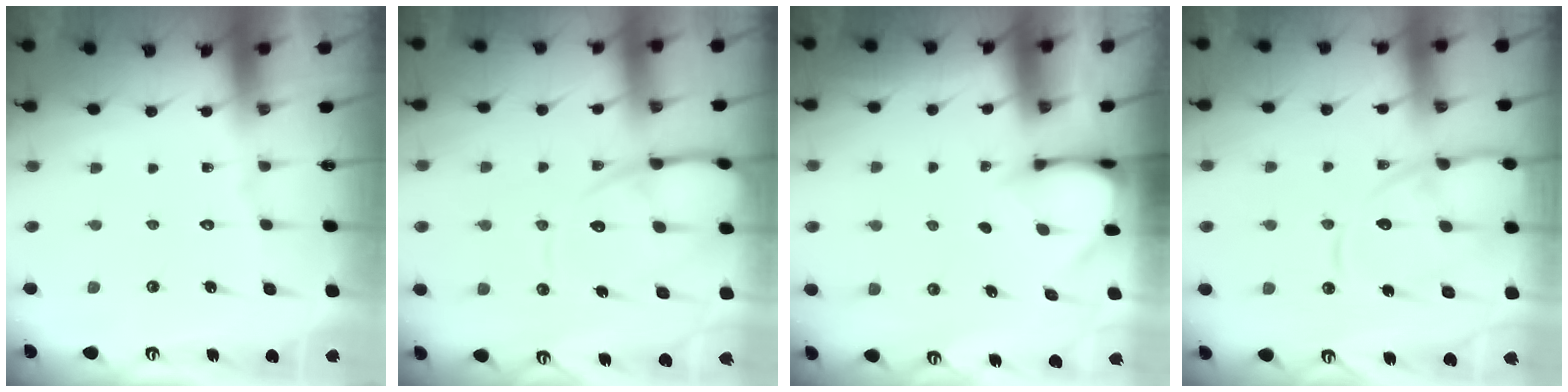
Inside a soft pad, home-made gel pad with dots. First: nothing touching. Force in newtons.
{"total": 12.9, "press": 12.8, "slide": 1.4}
{"total": 3.2, "press": 3.2, "slide": 0.3}
{"total": 13.7, "press": 13.6, "slide": 1.4}